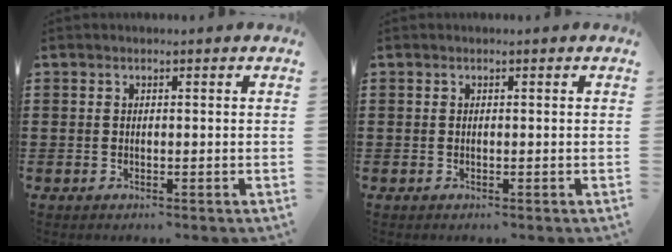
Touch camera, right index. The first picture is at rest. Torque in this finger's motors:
{"motor_torque": [0.72, 1.42, 0.00, 0.00]}